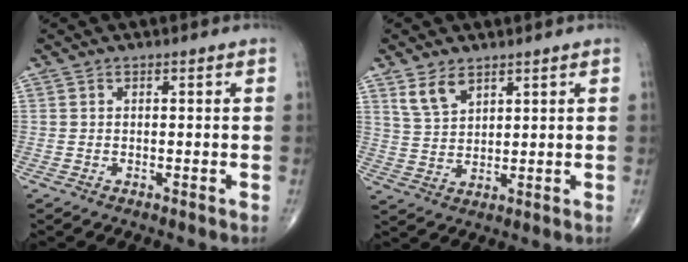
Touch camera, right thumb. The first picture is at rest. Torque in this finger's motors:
{"motor_torque": [-0.21, 0.24, 0.33, 0.28, 0.01]}